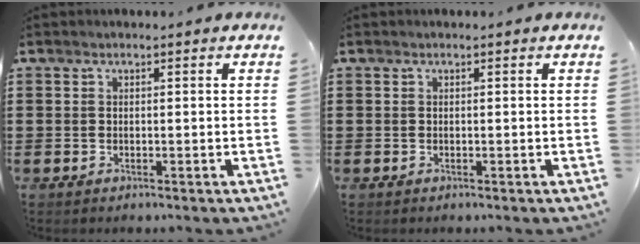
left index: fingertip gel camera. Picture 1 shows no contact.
{"total": 0.0}